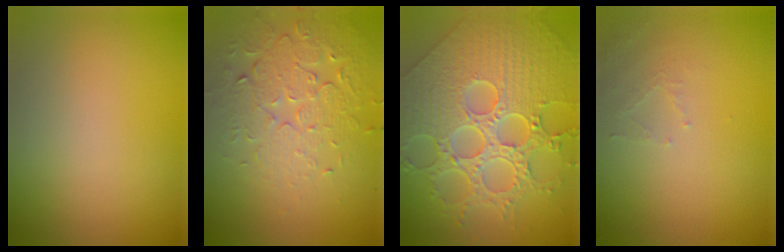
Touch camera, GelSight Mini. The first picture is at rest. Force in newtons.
{"total": 5.2, "press": 3.7, "slide": 3.7}
{"total": 9.8, "press": 7.2, "slide": 6.7}
{"total": 1.4, "press": 1.3, "slide": 0.3}